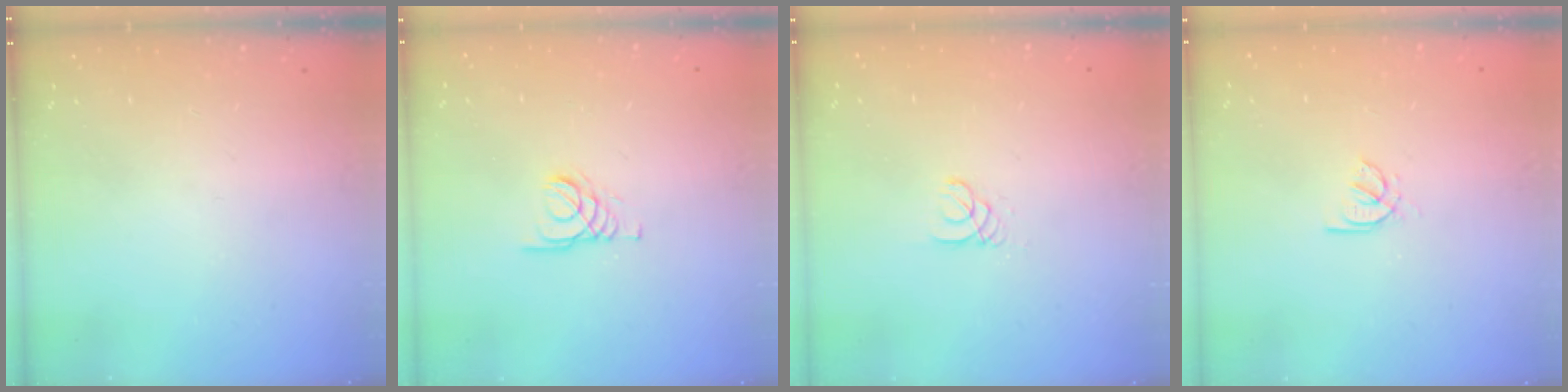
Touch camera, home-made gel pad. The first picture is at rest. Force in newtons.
{"total": 2.0, "press": 2.0, "slide": 0.1}
{"total": 1.8, "press": 1.8, "slide": 0.2}
{"total": 1.8, "press": 1.8, "slide": 0.3}